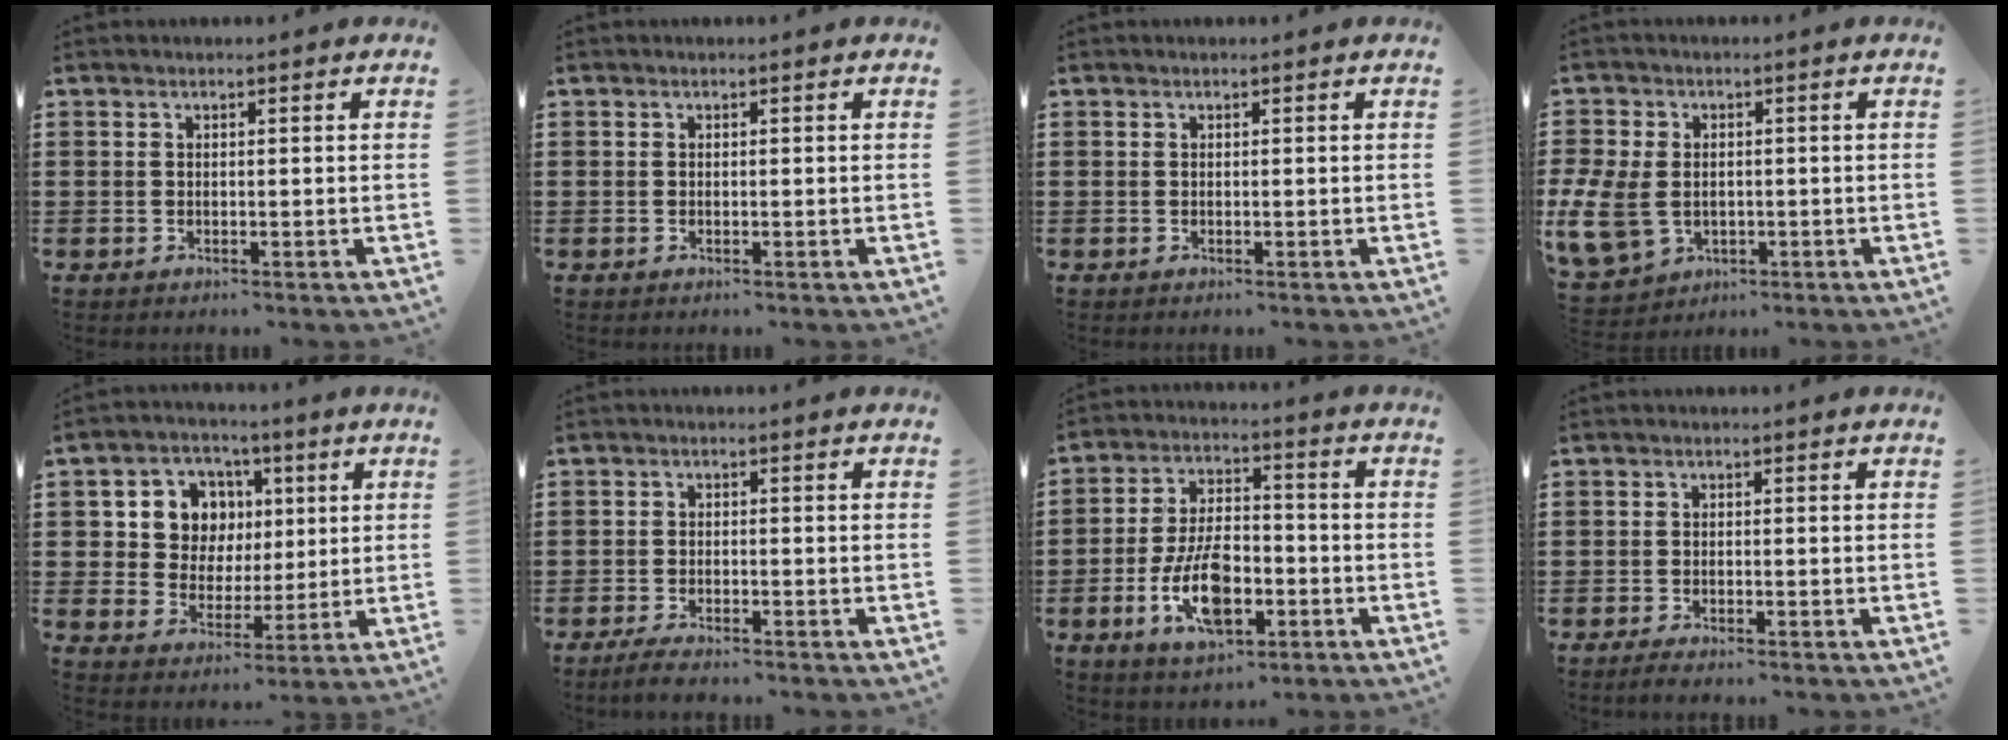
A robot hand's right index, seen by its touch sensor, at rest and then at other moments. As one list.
[{"total": 0.0}, {"total": 0.0}, {"total": 7.9, "force": [-1.2, 5.9, 5.1], "torque": [-0.149, -0.001, -0.026]}, {"total": 8.6, "force": [2.3, 7.7, 3.1], "torque": [-0.082, 0.016, 0.042]}, {"total": 2.1, "force": [-2.0, 0.2, 0.7], "torque": [-0.020, 0.003, -0.041]}, {"total": 11.0, "force": [-3.9, 5.4, 8.7], "torque": [-0.177, -0.001, -0.072]}, {"total": 1.2, "force": [-1.1, 0.0, 0.2], "torque": [-0.005, -0.001, -0.021]}]